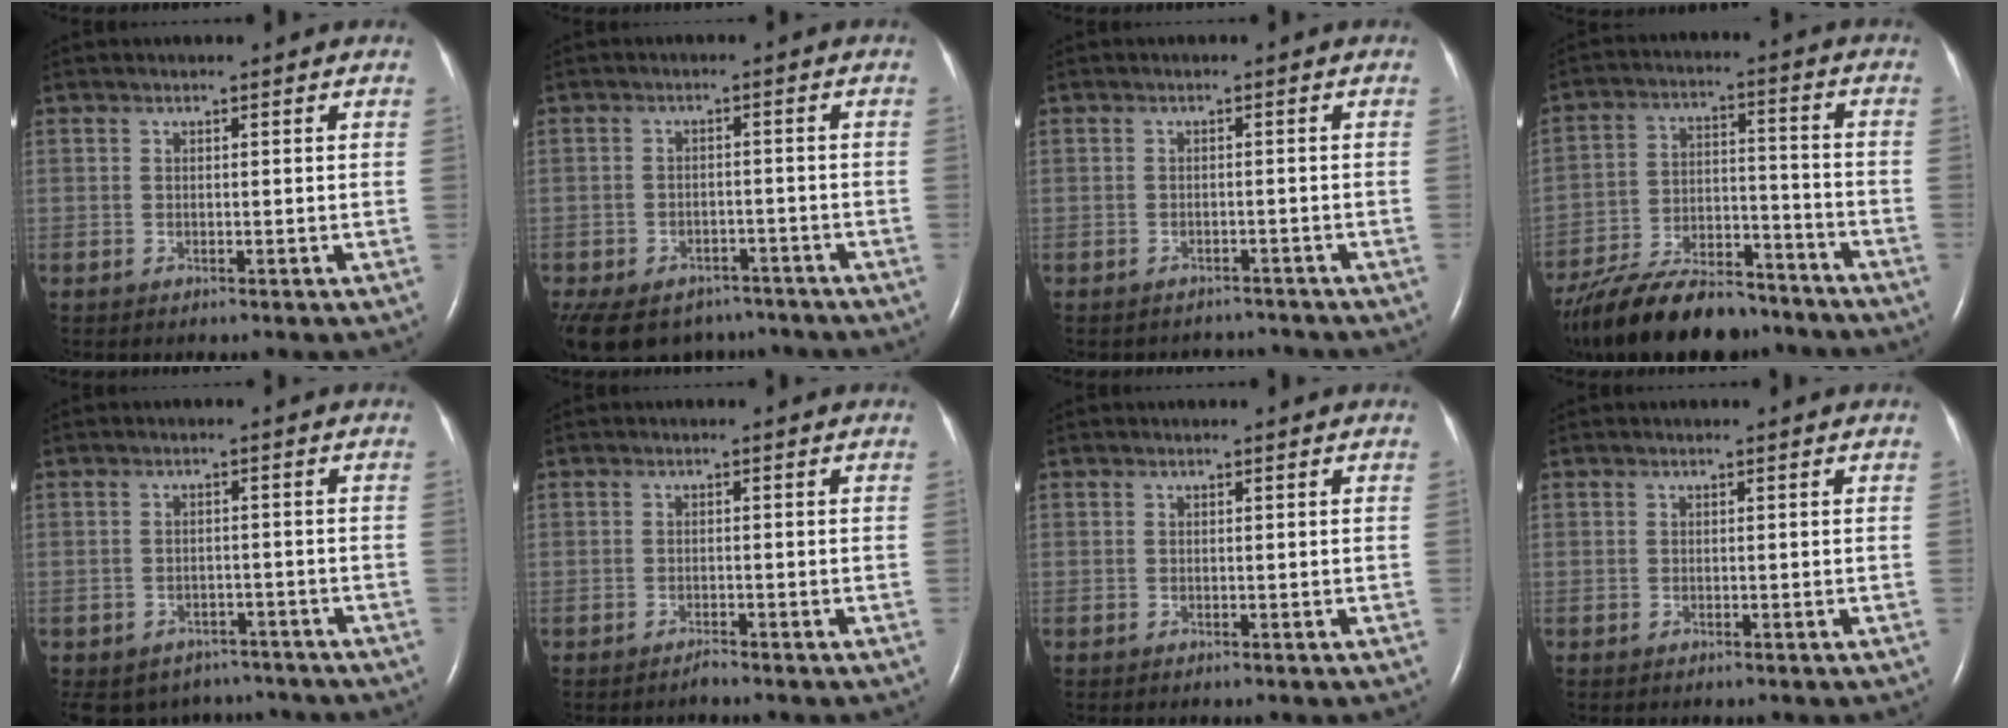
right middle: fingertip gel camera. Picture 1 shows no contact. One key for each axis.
{"total": 18.4, "fx": -12.5, "fy": 11.7, "fz": 6.6, "tx": -0.219, "ty": -0.007, "tz": -0.165}
{"total": 3.2, "fx": -3.0, "fy": 0.8, "fz": -0.7, "tx": 0.008, "ty": -0.003, "tz": -0.042}
{"total": 18.9, "fx": -16.1, "fy": 5.6, "fz": 8.0, "tx": -0.159, "ty": -0.003, "tz": -0.261}
{"total": 7.9, "fx": -6.7, "fy": 4.2, "fz": 0.5, "tx": -0.008, "ty": 0.010, "tz": -0.080}
{"total": 0.9, "fx": -0.8, "fy": -0.1, "fz": 0.2, "tx": -0.006, "ty": -0.002, "tz": -0.012}
{"total": 0.0}
{"total": 0.0}